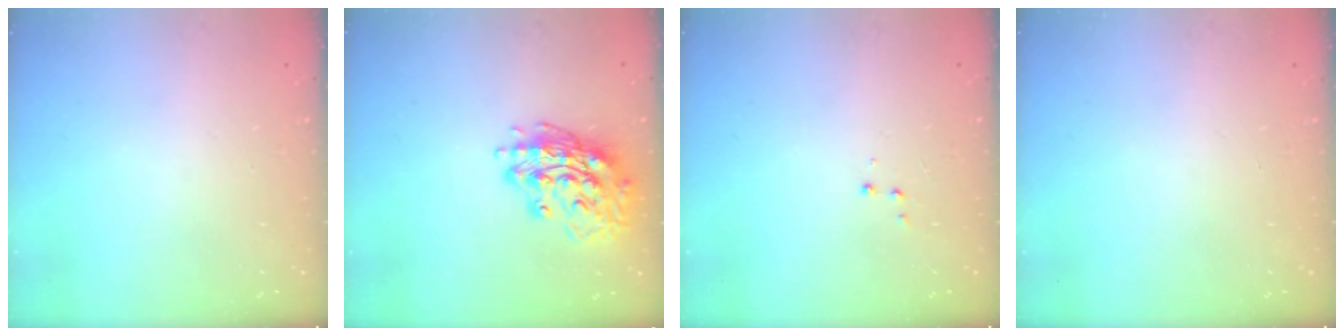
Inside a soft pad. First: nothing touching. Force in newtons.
{"total": 16.3, "press": 16.1, "slide": 2.8}
{"total": 3.6, "press": 3.5, "slide": 0.7}
{"total": 0.0}